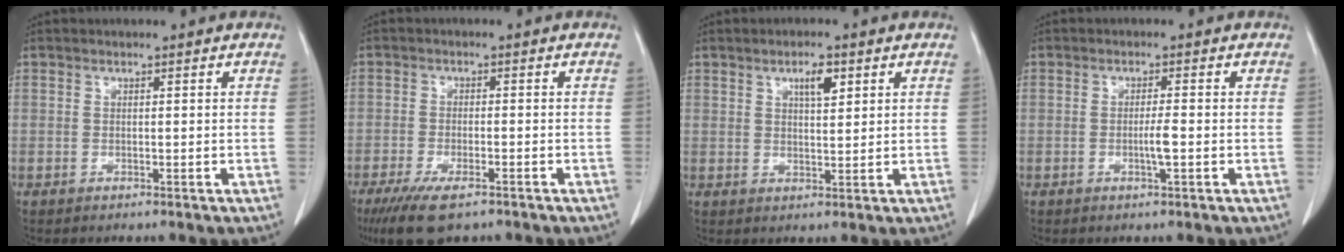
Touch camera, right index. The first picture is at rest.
{"total": 7.8, "force": [-5.4, 2.2, 5.1], "torque": [-0.089, -0.016, -0.089]}
{"total": 3.7, "force": [1.8, 1.1, 3.0], "torque": [-0.050, -0.001, 0.030]}
{"total": 2.3, "force": [-0.6, -0.1, 2.2], "torque": [-0.042, -0.003, -0.011]}